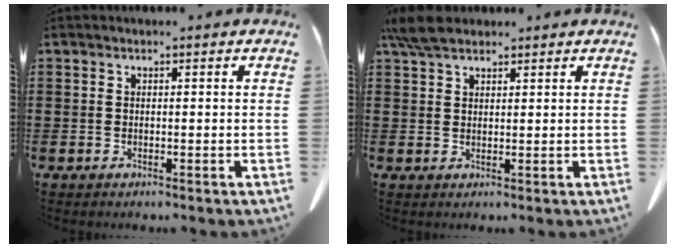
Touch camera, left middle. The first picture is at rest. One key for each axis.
{"total": 4.5, "fx": 3.6, "fy": 1.7, "fz": 2.1, "tx": -0.051, "ty": 0.002, "tz": 0.069}